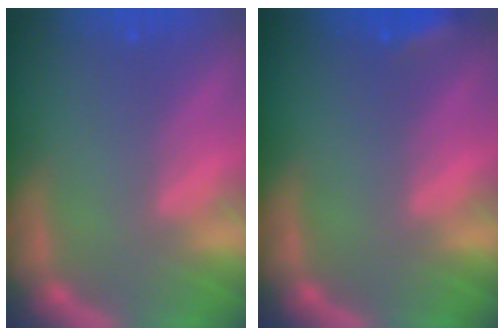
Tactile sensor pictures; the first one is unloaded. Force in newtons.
{"total": 2.4}